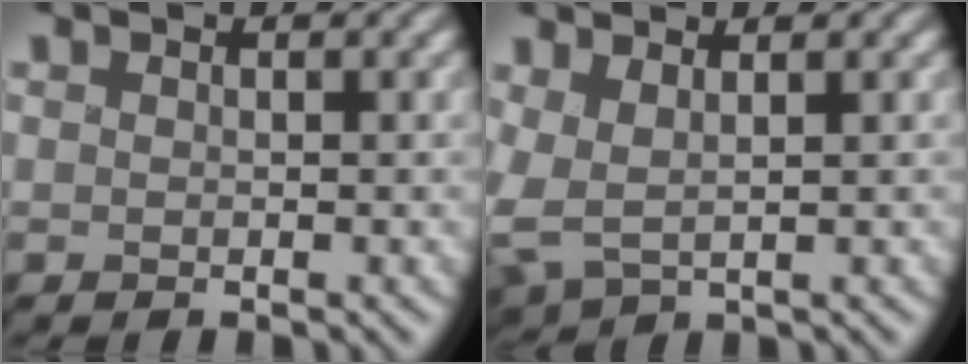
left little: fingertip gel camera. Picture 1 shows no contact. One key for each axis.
{"total": 4.3, "fx": 0.9, "fy": 2.3, "fz": 3.6, "tx": -0.092, "ty": 0.000, "tz": 0.025}